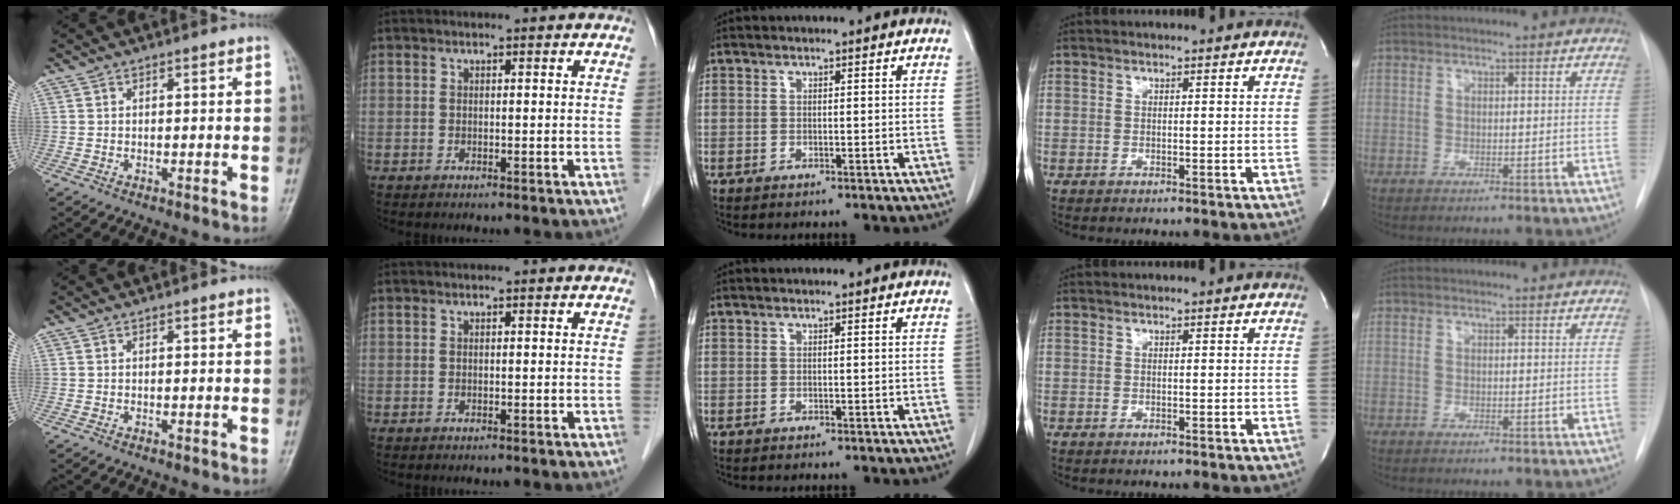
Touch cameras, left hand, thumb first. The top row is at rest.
{}